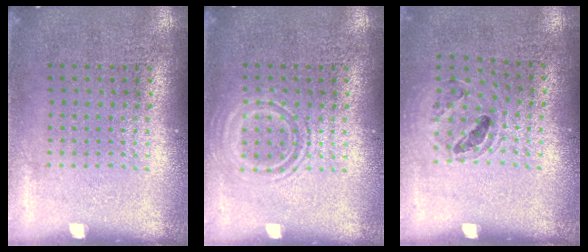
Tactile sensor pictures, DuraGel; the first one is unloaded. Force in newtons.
{"total": 1.1, "press": 1.0, "slide": 0.2}
{"total": 0.9, "press": 0.9, "slide": 0.1}